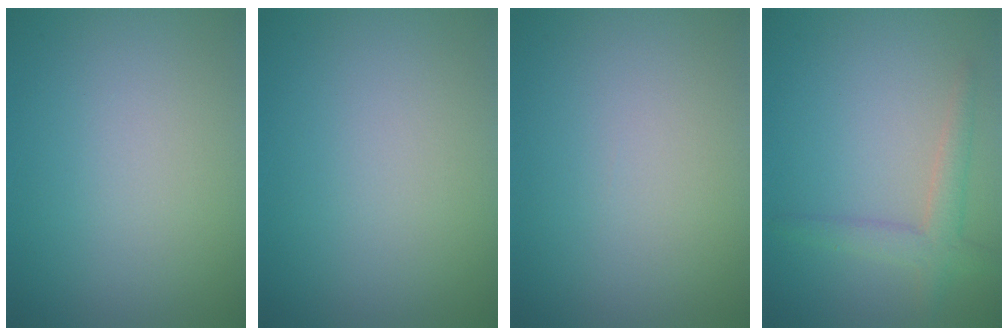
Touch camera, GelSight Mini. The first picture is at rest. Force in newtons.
{"total": 0.0}
{"total": 0.0}
{"total": 2.8, "press": 2.8, "slide": 0.1}